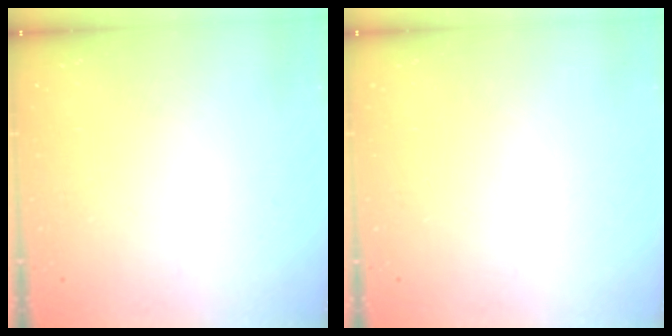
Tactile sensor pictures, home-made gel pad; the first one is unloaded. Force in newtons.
{"total": 0.0}